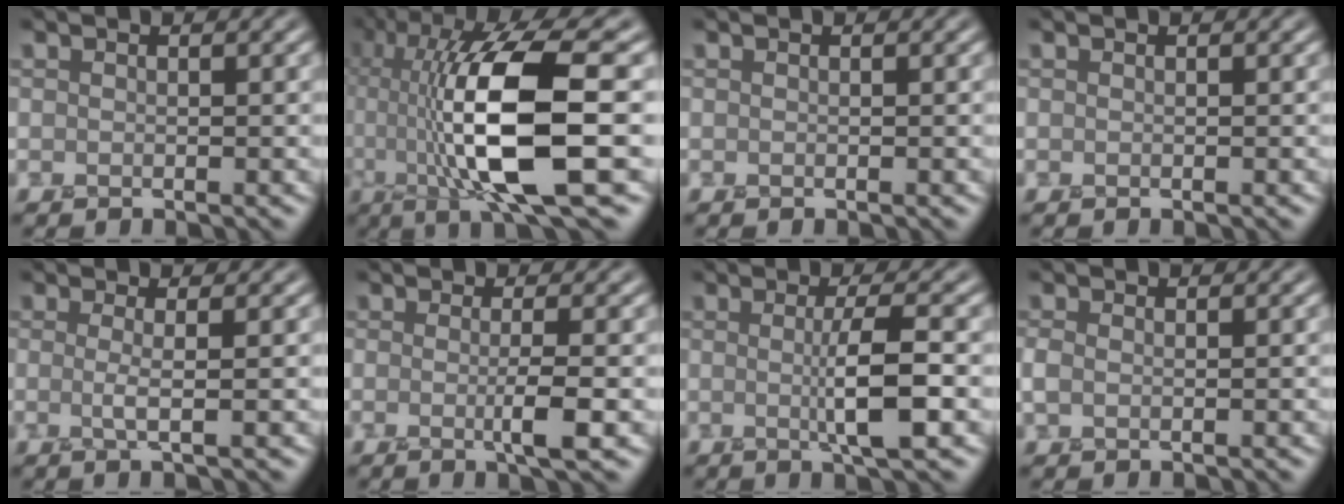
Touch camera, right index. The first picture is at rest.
{"total": 12.5, "force": [-0.2, 2.9, 12.2], "torque": [-0.205, 0.003, -0.001]}
{"total": 0.0}
{"total": 0.0}
{"total": 1.9, "force": [-0.1, 0.5, 1.8], "torque": [-0.031, -0.005, -0.010]}
{"total": 2.7, "force": [-0.4, 0.4, 2.6], "torque": [-0.039, -0.010, -0.011]}
{"total": 4.0, "force": [-0.3, 0.5, 4.0], "torque": [-0.070, -0.006, -0.005]}
{"total": 0.7, "force": [-0.2, 0.5, 0.5], "torque": [-0.014, -0.003, -0.004]}